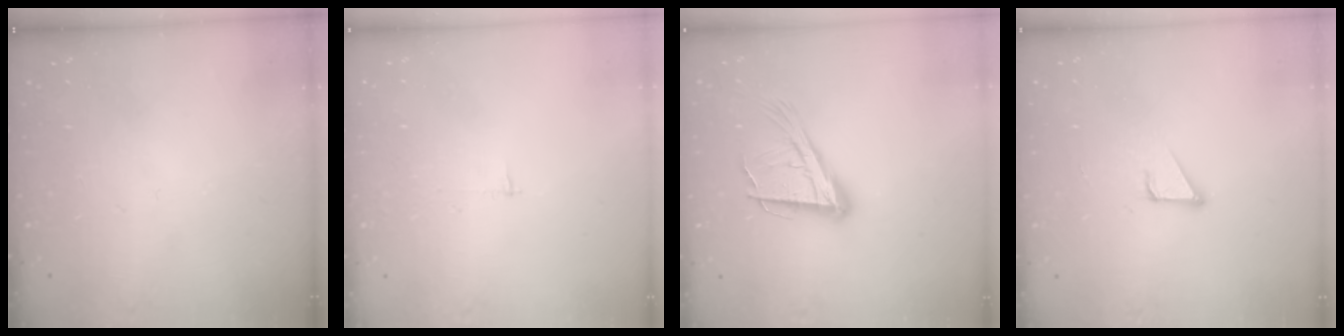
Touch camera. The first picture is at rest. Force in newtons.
{"total": 2.5, "press": 2.5, "slide": 0.2}
{"total": 17.0, "press": 16.5, "slide": 3.9}
{"total": 2.1, "press": 2.1, "slide": 0.0}